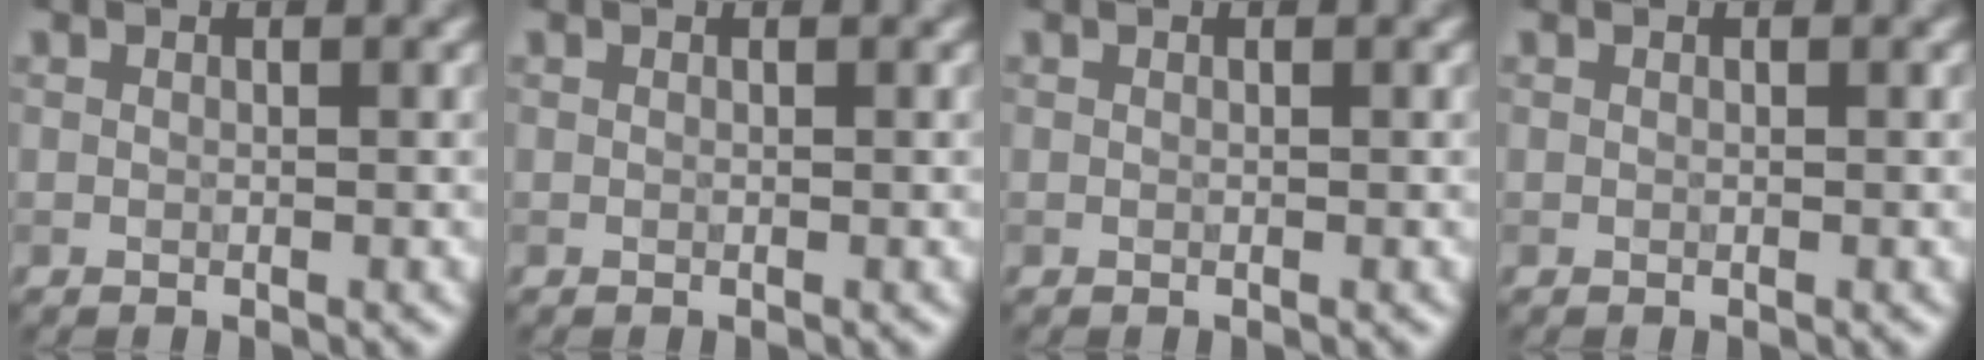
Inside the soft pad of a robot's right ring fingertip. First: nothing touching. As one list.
[{"total": 0.0}, {"total": 0.0}, {"total": 0.0}]